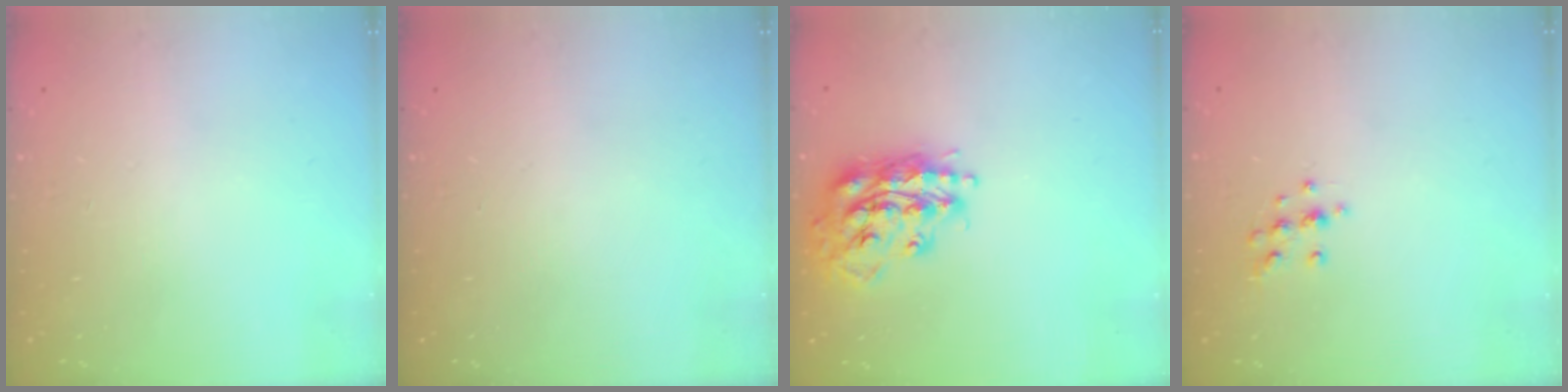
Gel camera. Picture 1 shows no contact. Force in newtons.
{"total": 0.0}
{"total": 17.4, "press": 17.4, "slide": 1.1}
{"total": 9.0, "press": 8.9, "slide": 0.8}